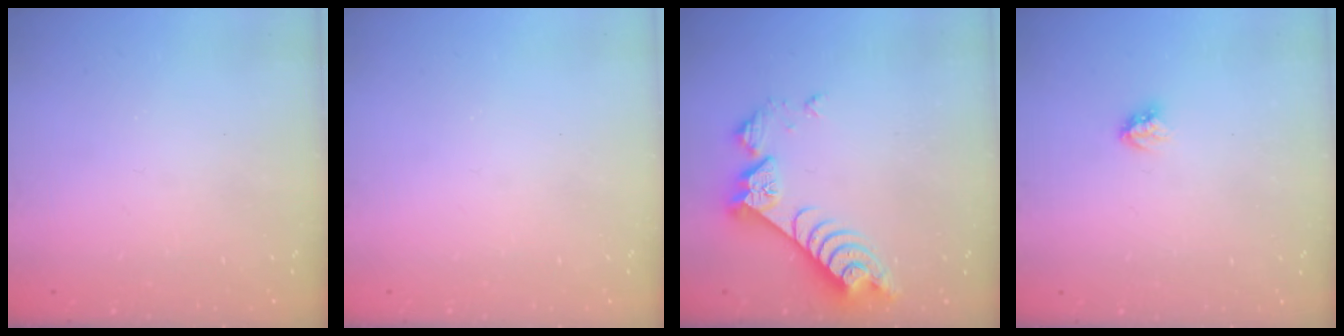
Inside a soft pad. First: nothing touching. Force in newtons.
{"total": 0.0}
{"total": 8.0, "press": 8.0, "slide": 0.8}
{"total": 3.0, "press": 2.9, "slide": 0.4}